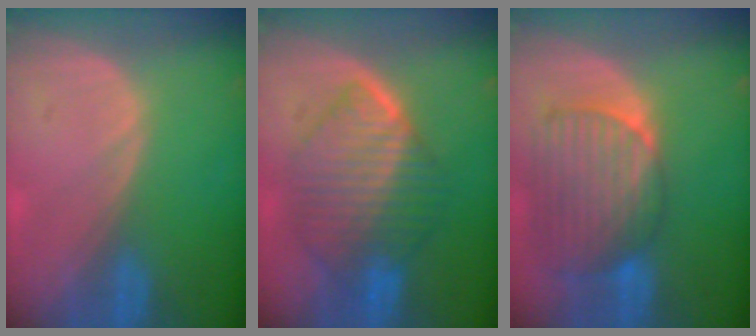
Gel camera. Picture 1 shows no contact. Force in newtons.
{"total": 9.5, "press": 9.5, "slide": 0.7}
{"total": 10.1, "press": 8.7, "slide": 5.2}